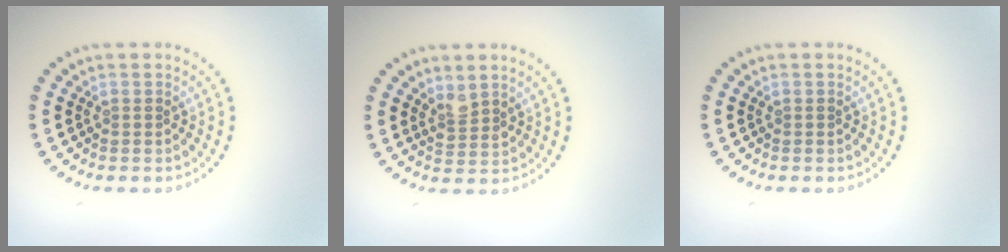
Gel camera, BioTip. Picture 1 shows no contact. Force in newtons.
{"total": 1.8, "press": 1.5, "slide": 1.1}
{"total": 0.0}